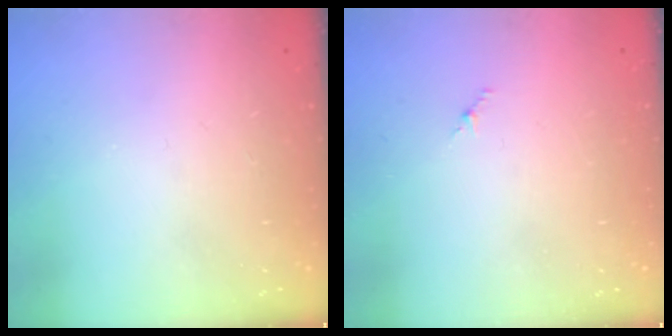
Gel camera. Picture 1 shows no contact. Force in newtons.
{"total": 1.2, "press": 1.1, "slide": 0.6}